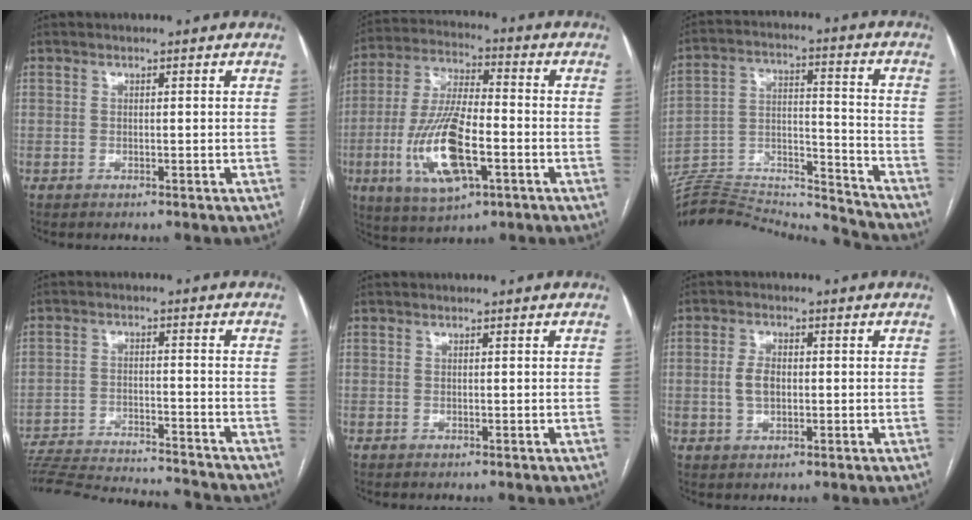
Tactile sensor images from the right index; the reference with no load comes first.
{"total": 15.1, "force": [-4.4, 4.7, 13.7], "torque": [-0.285, -0.007, -0.076]}
{"total": 22.8, "force": [-22.2, 1.0, 5.2], "torque": [-0.122, 0.021, -0.344]}
{"total": 21.9, "force": [-20.6, 1.2, 7.2], "torque": [-0.146, -0.036, -0.298]}
{"total": 0.0}
{"total": 3.8, "force": [-0.1, 2.2, 3.1], "torque": [-0.066, 0.006, -0.001]}